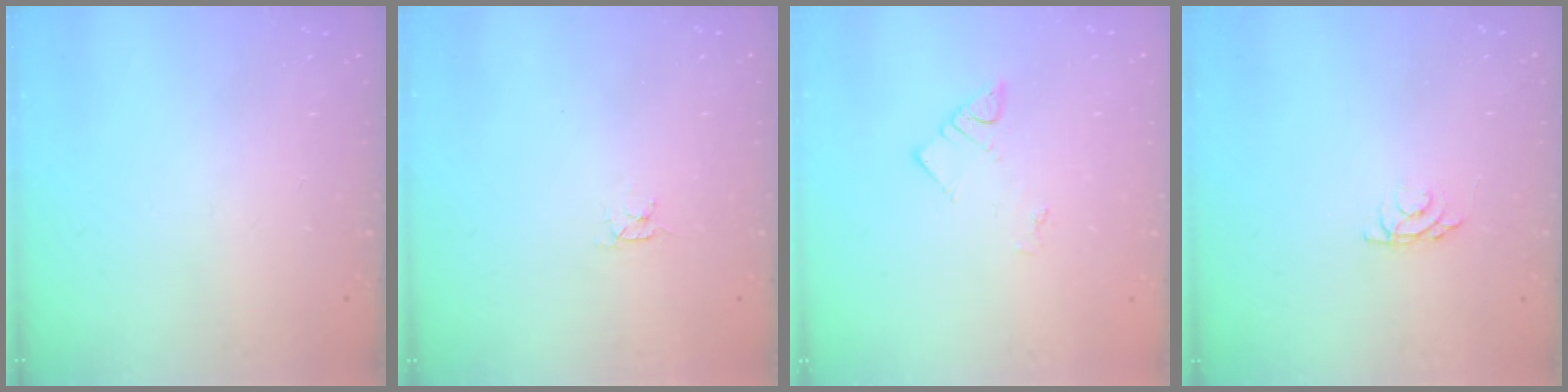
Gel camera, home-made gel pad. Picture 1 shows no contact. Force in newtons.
{"total": 2.8, "press": 2.8, "slide": 0.3}
{"total": 3.7, "press": 3.6, "slide": 0.6}
{"total": 3.4, "press": 3.3, "slide": 0.5}